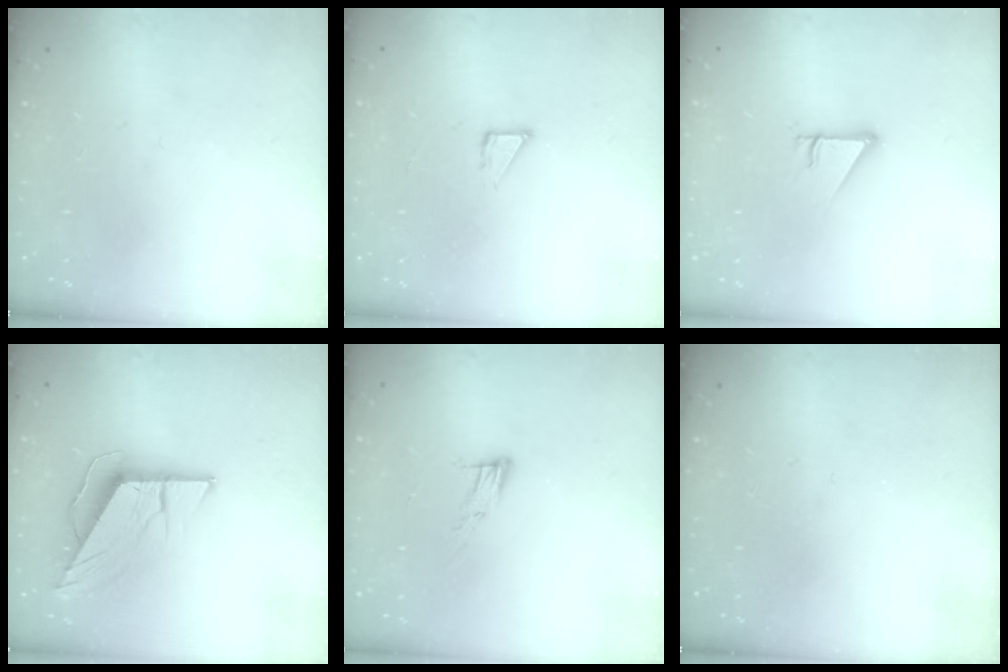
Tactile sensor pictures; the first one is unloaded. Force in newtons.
{"total": 3.4, "press": 3.4, "slide": 0.3}
{"total": 2.5, "press": 2.5, "slide": 0.2}
{"total": 9.6, "press": 9.6, "slide": 0.5}
{"total": 8.5, "press": 8.4, "slide": 1.5}
{"total": 0.0}